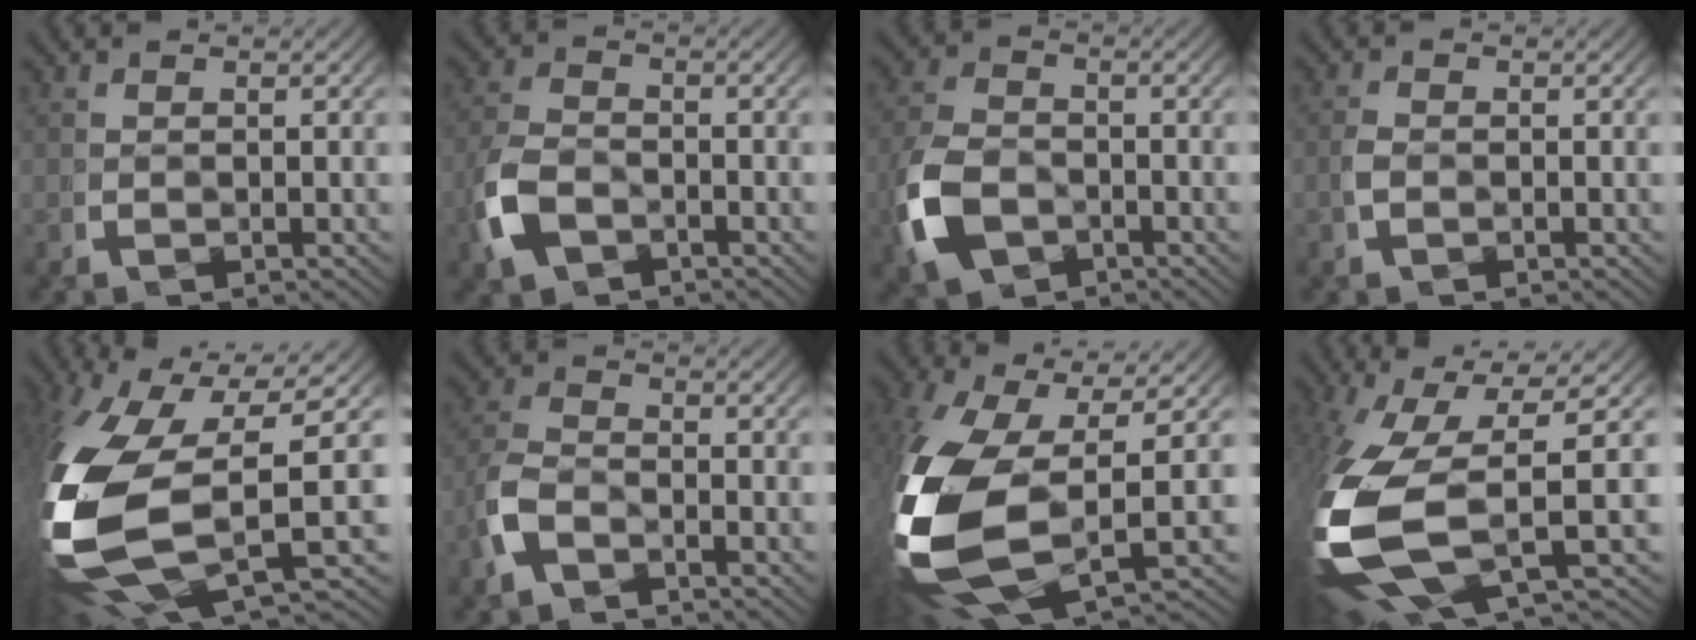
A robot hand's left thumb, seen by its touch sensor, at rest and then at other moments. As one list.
[{"total": 4.6, "force": [-2.0, 3.3, 2.5], "torque": [-0.077, -0.020, -0.025]}, {"total": 6.8, "force": [-2.3, 5.0, 3.9], "torque": [-0.111, -0.028, -0.028]}, {"total": 1.0, "force": [-0.6, 0.8, 0.4], "torque": [-0.017, -0.009, -0.008]}, {"total": 19.7, "force": [-1.7, 11.8, 15.7], "torque": [-0.389, -0.062, 0.008]}, {"total": 3.5, "force": [-1.4, 2.6, 1.8], "torque": [-0.054, -0.013, -0.025]}, {"total": 15.9, "force": [-1.5, 9.1, 13.0], "torque": [-0.333, -0.053, 0.012]}, {"total": 16.3, "force": [-1.0, 9.1, 13.5], "torque": [-0.329, -0.043, 0.009]}]